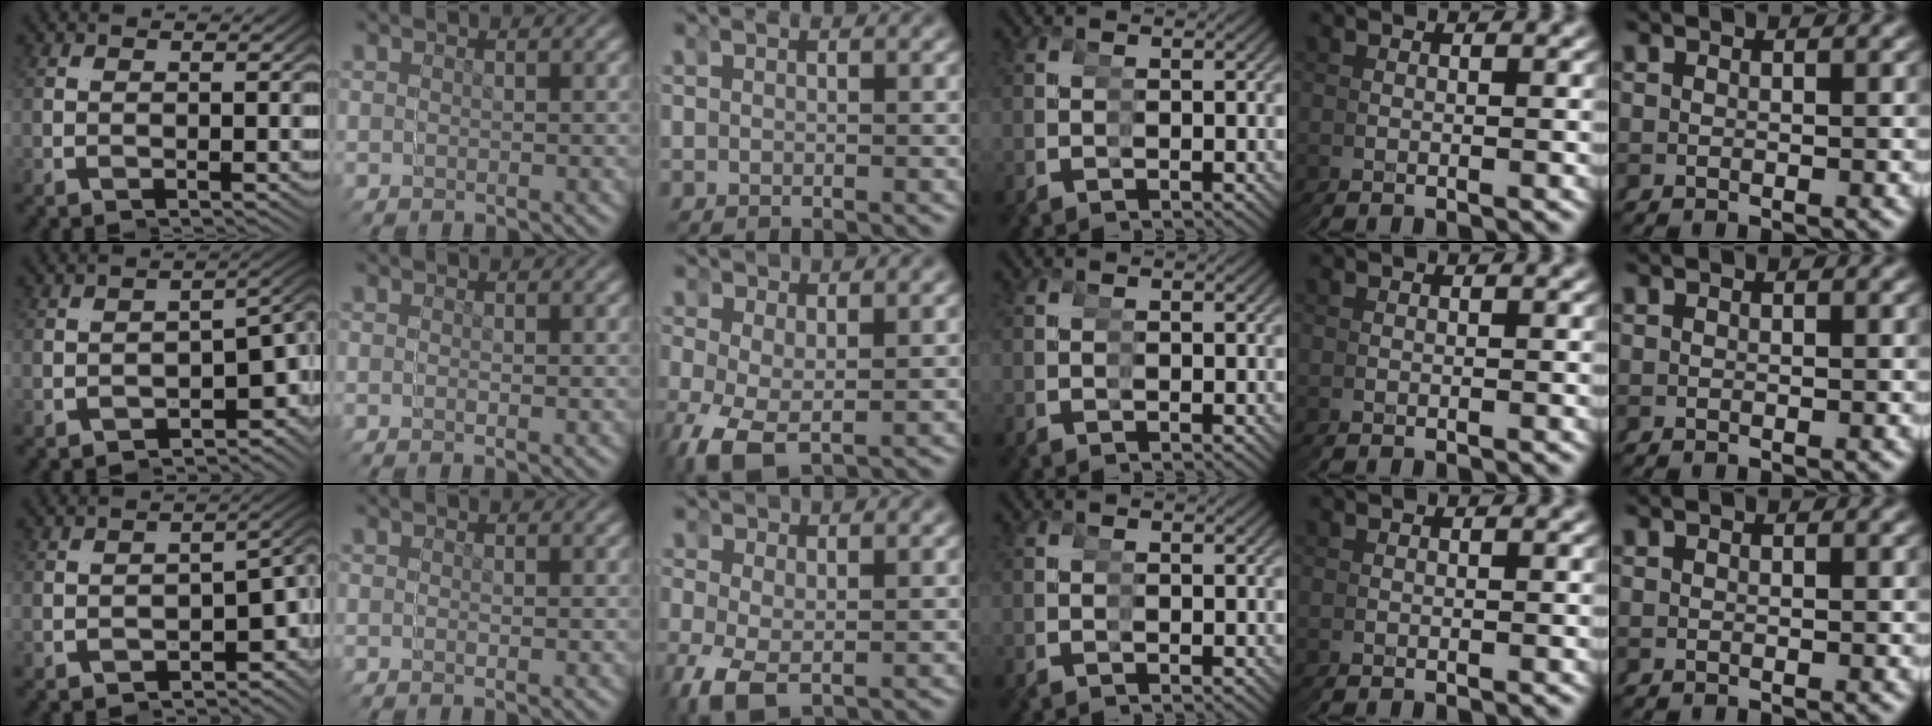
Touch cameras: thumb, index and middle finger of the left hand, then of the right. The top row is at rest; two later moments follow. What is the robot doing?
{"motion": "grasp_and_lifting", "object": "tape"}